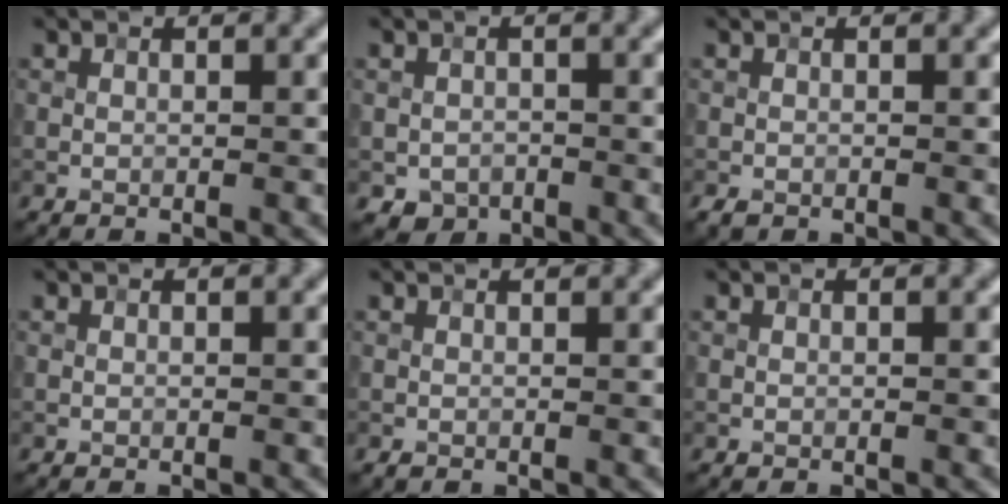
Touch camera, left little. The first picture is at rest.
{"total": 1.8, "force": [-0.8, 1.6, 0.5], "torque": [-0.007, -0.004, -0.014]}
{"total": 0.7, "force": [-0.3, 0.6, 0.2], "torque": [-0.005, -0.001, -0.007]}
{"total": 0.0}
{"total": 0.0}
{"total": 0.0}